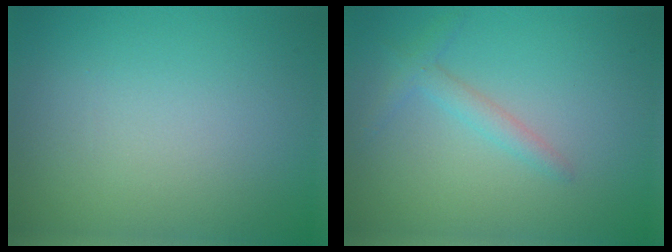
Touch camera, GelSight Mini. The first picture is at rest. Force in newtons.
{"total": 1.7, "press": 1.7, "slide": 0.1}